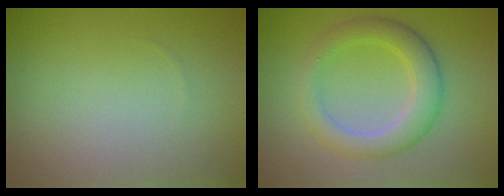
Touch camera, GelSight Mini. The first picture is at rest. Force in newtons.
{"total": 4.2, "press": 4.2, "slide": 0.0}